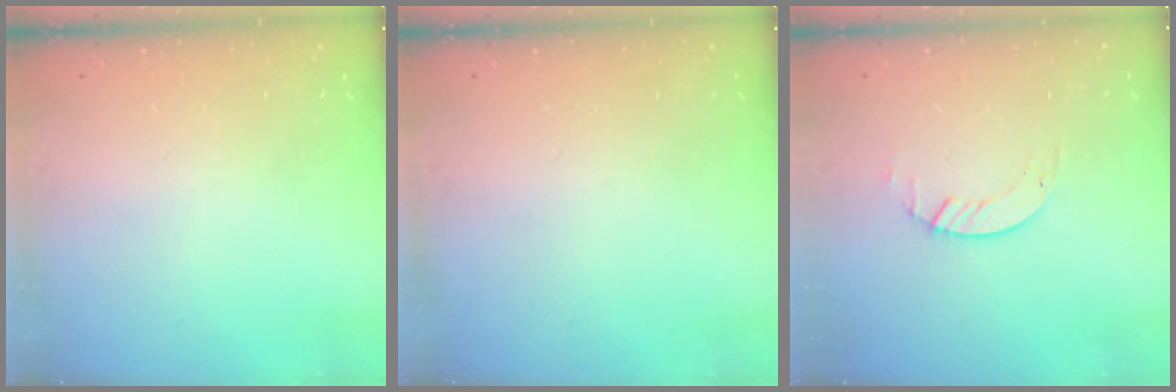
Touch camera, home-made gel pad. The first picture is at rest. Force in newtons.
{"total": 0.0}
{"total": 1.2, "press": 1.1, "slide": 0.2}